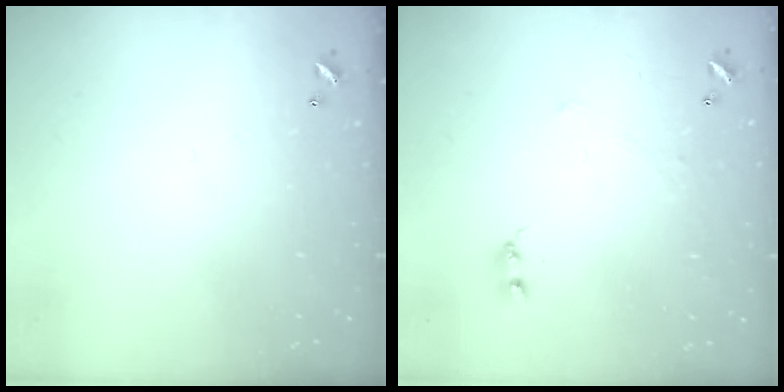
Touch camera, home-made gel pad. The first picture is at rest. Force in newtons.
{"total": 0.0}